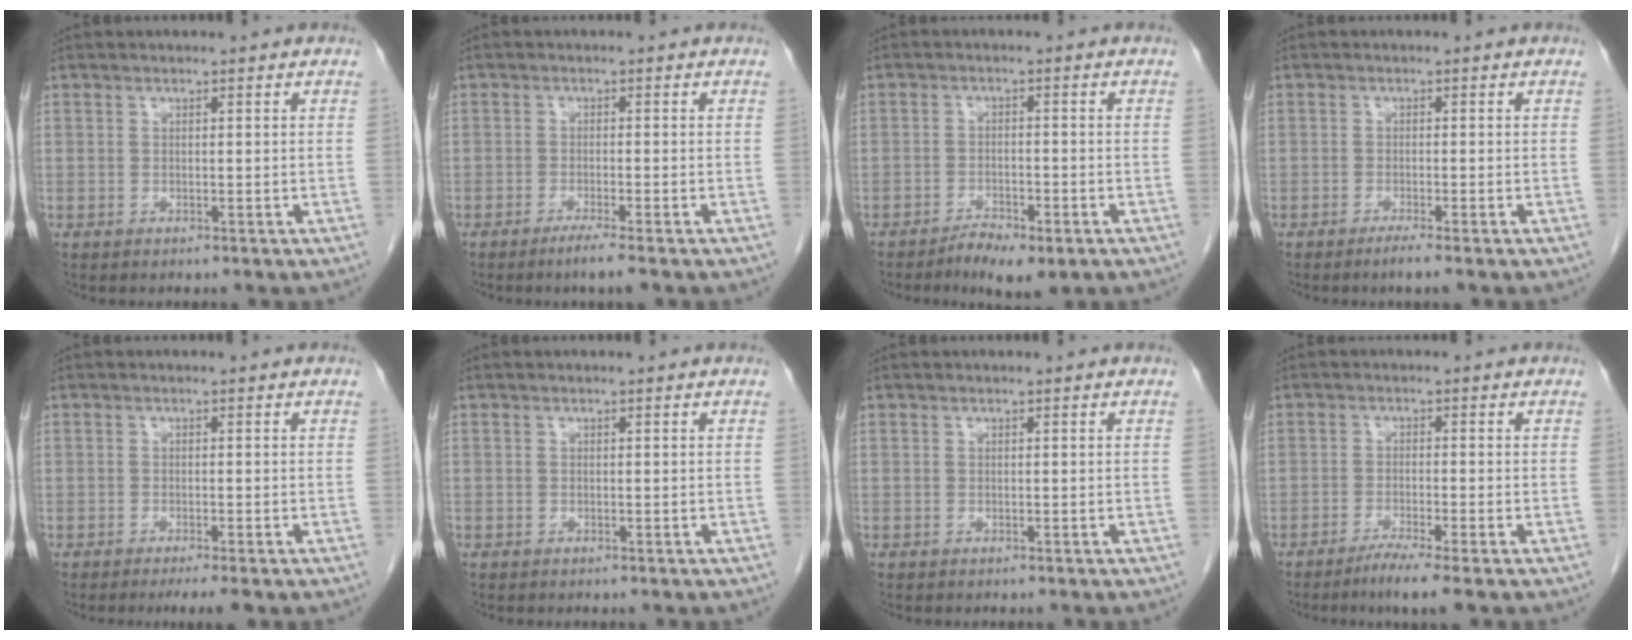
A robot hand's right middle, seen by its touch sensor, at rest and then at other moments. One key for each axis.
{"total": 2.7, "fx": -1.9, "fy": -0.5, "fz": 1.8, "tx": -0.037, "ty": -0.007, "tz": -0.035}
{"total": 4.8, "fx": -3.3, "fy": 1.2, "fz": 3.4, "tx": -0.059, "ty": -0.006, "tz": -0.048}
{"total": 1.8, "fx": -1.3, "fy": -0.4, "fz": 1.1, "tx": -0.025, "ty": -0.004, "tz": -0.024}
{"total": 2.9, "fx": -2.1, "fy": 0.1, "fz": 1.9, "tx": -0.024, "ty": -0.007, "tz": -0.031}
{"total": 0.0}
{"total": 0.0}
{"total": 4.2, "fx": -3.1, "fy": -0.7, "fz": 2.8, "tx": -0.053, "ty": -0.012, "tz": -0.058}